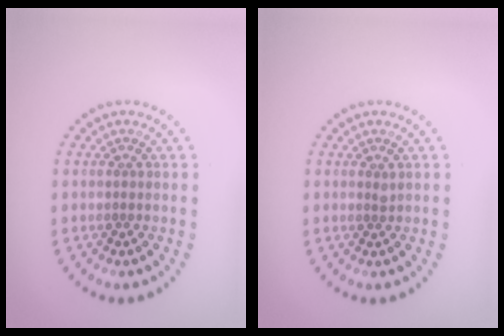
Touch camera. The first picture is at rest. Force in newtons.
{"total": 0.6, "press": 0.4, "slide": 0.4}